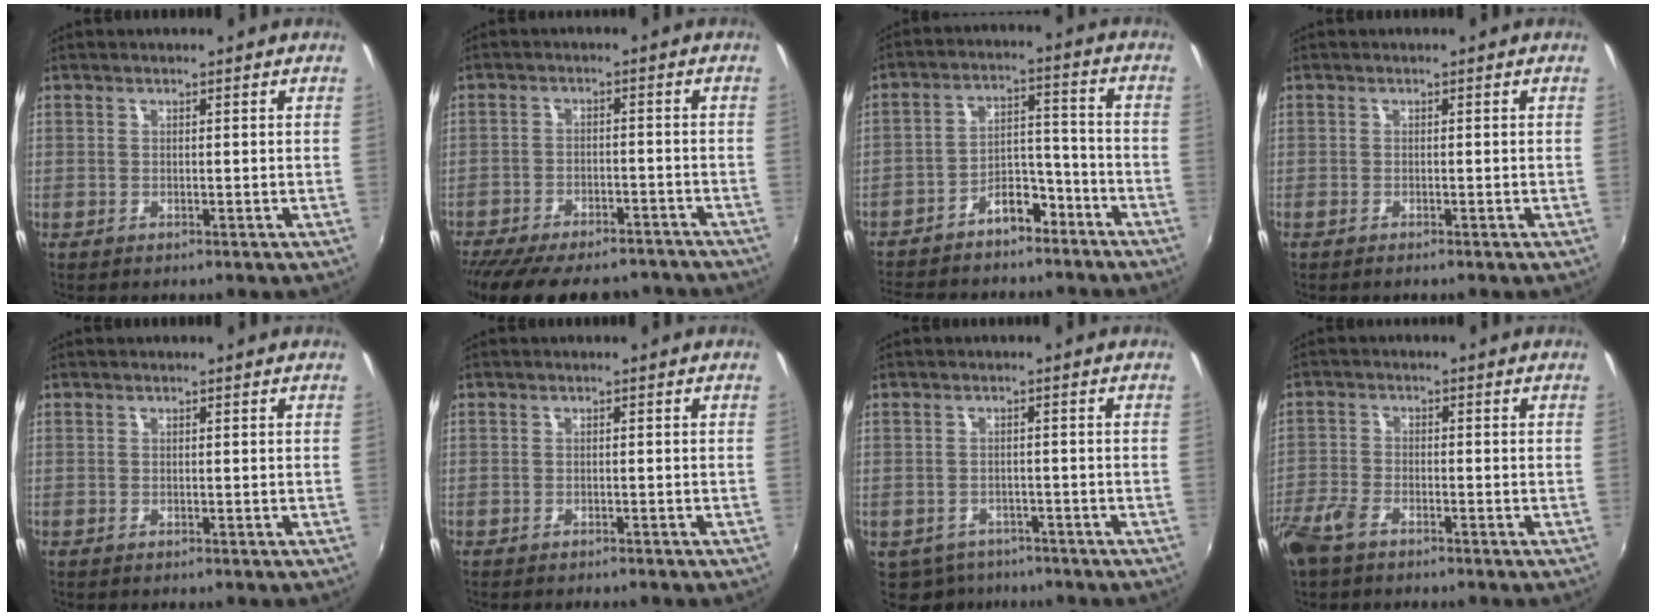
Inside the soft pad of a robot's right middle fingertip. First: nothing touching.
{"total": 19.7, "force": [-16.2, 7.0, 8.6], "torque": [-0.184, -0.018, -0.223]}
{"total": 14.8, "force": [-11.6, 6.9, 6.1], "torque": [-0.130, 0.047, -0.168]}
{"total": 0.7, "force": [-0.7, 0.0, 0.3], "torque": [-0.006, -0.003, -0.013]}
{"total": 0.0}
{"total": 1.6, "force": [-1.5, 0.4, 0.5], "torque": [-0.018, -0.007, -0.025]}
{"total": 5.5, "force": [-4.2, 3.4, 1.3], "torque": [-0.038, -0.014, -0.059]}
{"total": 6.0, "force": [-4.4, 2.3, 3.3], "torque": [-0.091, -0.007, -0.093]}